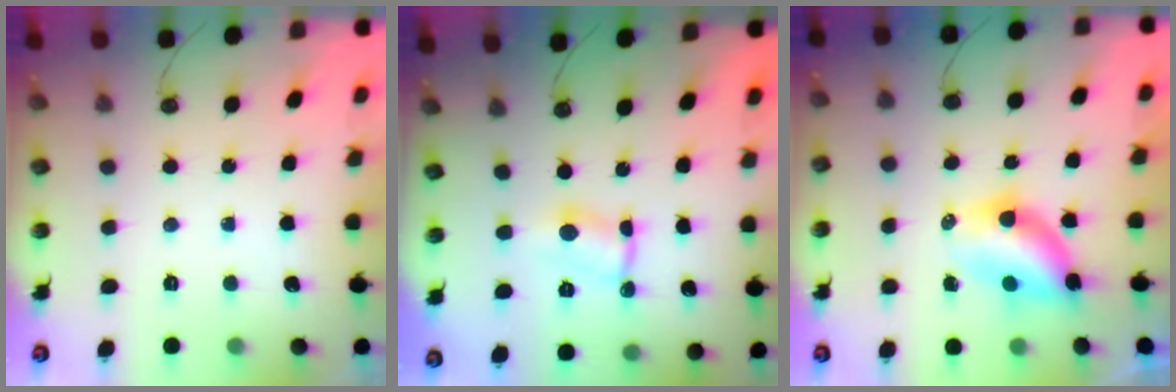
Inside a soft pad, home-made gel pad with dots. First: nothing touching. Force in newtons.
{"total": 1.0, "press": 0.8, "slide": 0.5}
{"total": 6.4, "press": 6.2, "slide": 1.5}